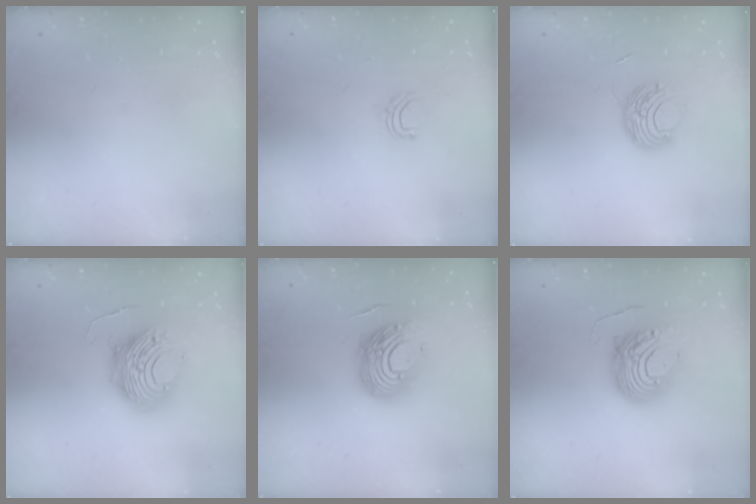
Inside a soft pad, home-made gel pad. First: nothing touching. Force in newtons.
{"total": 4.2, "press": 4.2, "slide": 0.2}
{"total": 8.7, "press": 8.6, "slide": 0.8}
{"total": 13.0, "press": 12.9, "slide": 1.4}
{"total": 14.4, "press": 14.2, "slide": 2.0}
{"total": 10.5, "press": 10.5, "slide": 0.9}